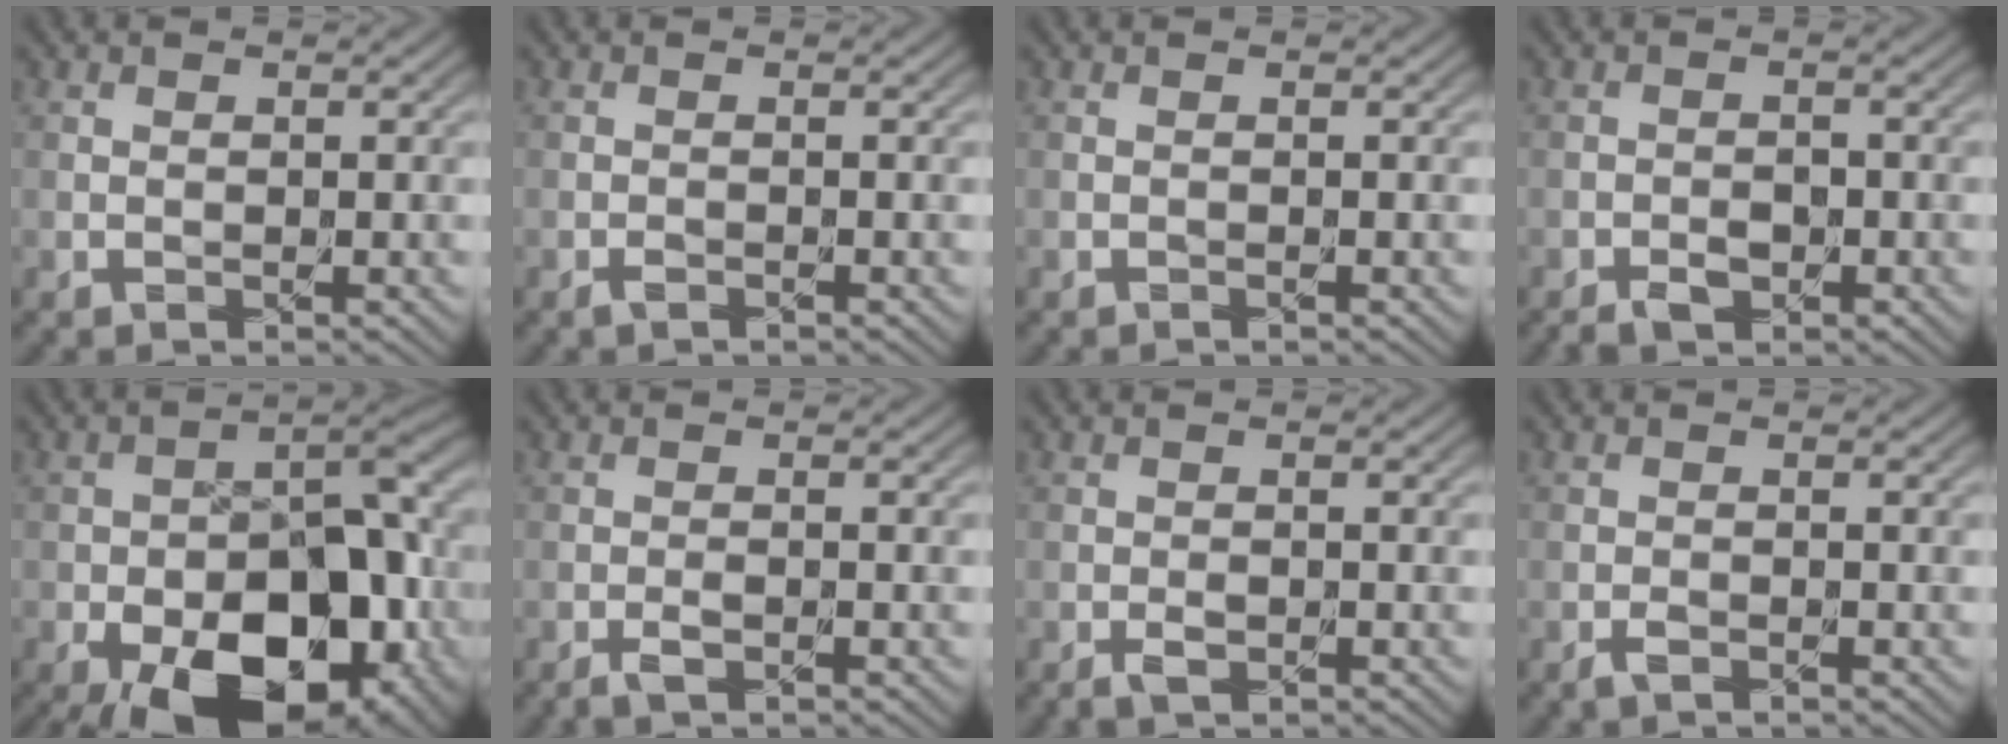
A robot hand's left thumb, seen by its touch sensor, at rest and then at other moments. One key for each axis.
{"total": 0.9, "fx": -0.7, "fy": 0.3, "fz": 0.3, "tx": -0.004, "ty": 0.001, "tz": -0.018}
{"total": 0.0}
{"total": 2.3, "fx": -1.7, "fy": 1.2, "fz": 1.1, "tx": -0.017, "ty": -0.002, "tz": -0.032}
{"total": 19.2, "fx": -9.9, "fy": 10.4, "fz": 12.8, "tx": -0.163, "ty": -0.014, "tz": -0.148}
{"total": 1.7, "fx": -1.2, "fy": 0.3, "fz": 1.2, "tx": -0.018, "ty": 0.002, "tz": -0.024}
{"total": 1.2, "fx": -0.8, "fy": 0.5, "fz": 0.6, "tx": -0.010, "ty": -0.001, "tz": -0.019}
{"total": 1.2, "fx": -1.0, "fy": 0.4, "fz": 0.6, "tx": -0.010, "ty": 0.000, "tz": -0.023}